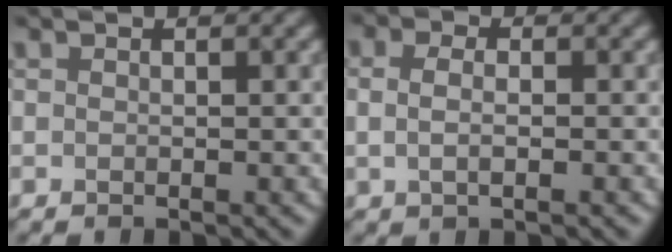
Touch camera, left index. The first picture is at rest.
{"total": 3.2, "force": [0.6, 1.9, 2.6], "torque": [-0.024, 0.008, -0.012]}